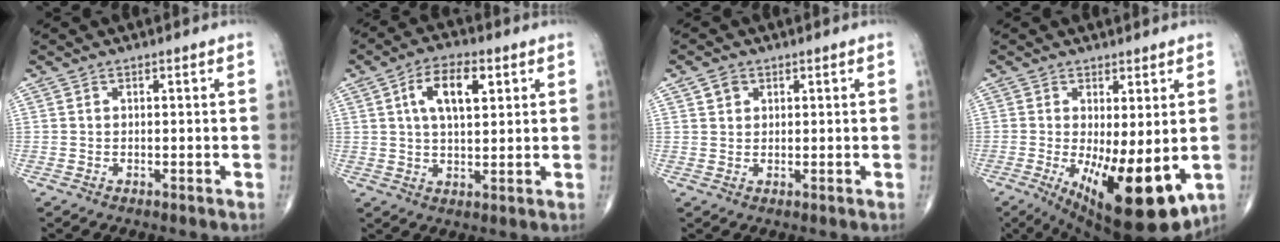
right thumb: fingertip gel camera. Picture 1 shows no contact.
{"total": 9.4, "force": [3.2, 4.4, 7.6], "torque": [-0.123, -0.002, 0.053]}
{"total": 2.3, "force": [1.1, 1.8, 0.9], "torque": [-0.006, -0.004, 0.017]}
{"total": 15.8, "force": [-3.4, 5.6, 14.4], "torque": [-0.206, -0.034, -0.031]}